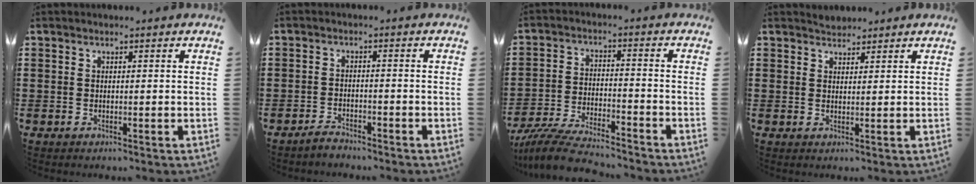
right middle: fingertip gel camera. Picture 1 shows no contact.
{"total": 2.1, "force": [-2.0, 0.4, 0.4], "torque": [-0.011, 0.003, -0.042]}
{"total": 7.7, "force": [-7.1, 0.9, 2.8], "torque": [-0.061, 0.003, -0.140]}
{"total": 1.7, "force": [1.7, 0.5, -0.3], "torque": [0.001, 0.006, 0.033]}